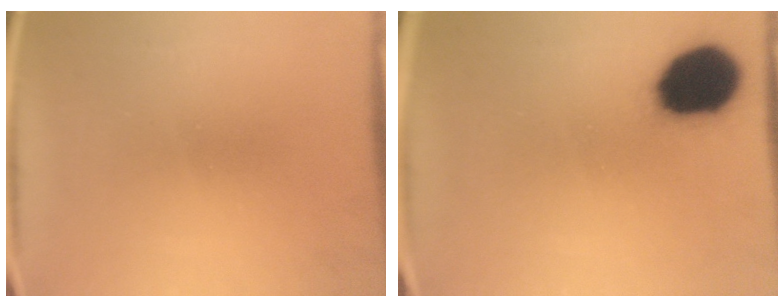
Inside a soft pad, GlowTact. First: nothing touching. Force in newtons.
{"total": 17.6}